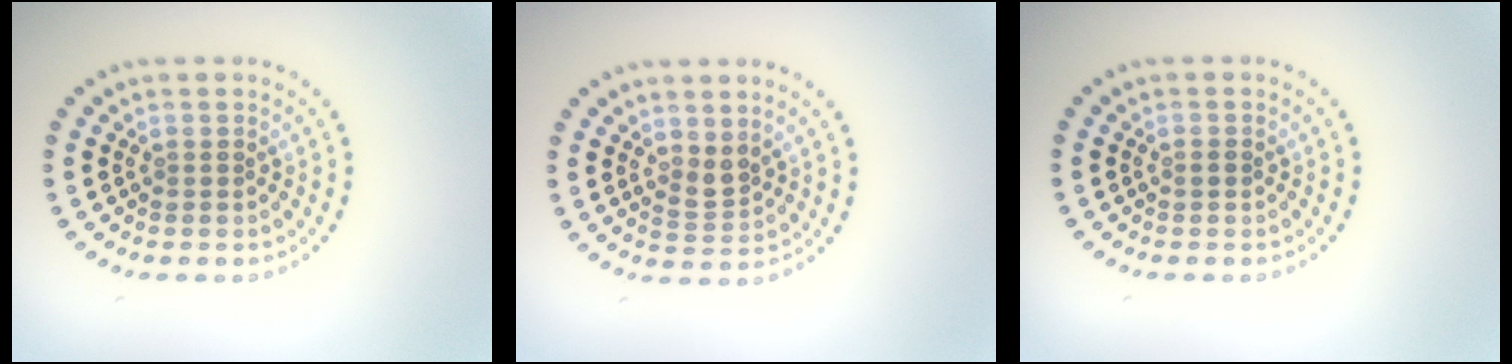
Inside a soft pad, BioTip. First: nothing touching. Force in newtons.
{"total": 1.7, "press": 1.3, "slide": 1.0}
{"total": 0.7, "press": 0.7, "slide": 0.1}